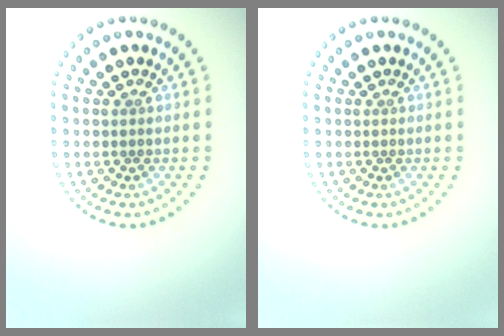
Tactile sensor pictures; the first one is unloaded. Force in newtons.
{"total": 0.0}